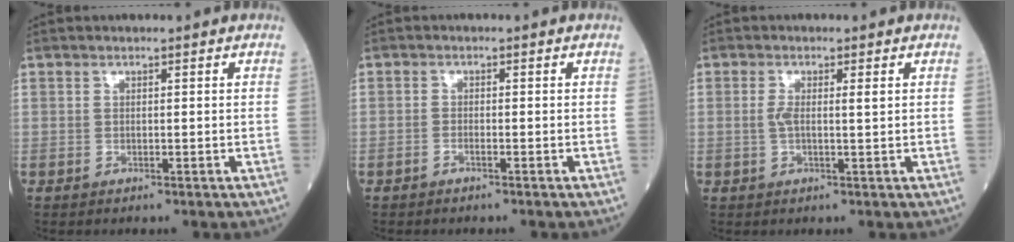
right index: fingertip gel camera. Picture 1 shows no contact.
{"total": 0.8, "force": [-0.7, 0.1, 0.5], "torque": [-0.010, 0.001, -0.014]}
{"total": 2.6, "force": [0.5, 0.4, 2.6], "torque": [-0.055, 0.006, 0.008]}